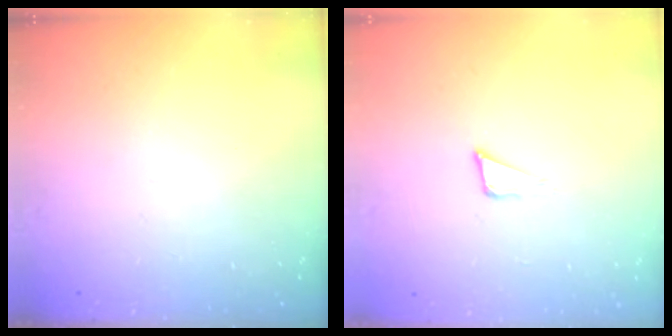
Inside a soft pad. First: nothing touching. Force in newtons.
{"total": 3.1, "press": 3.0, "slide": 0.9}